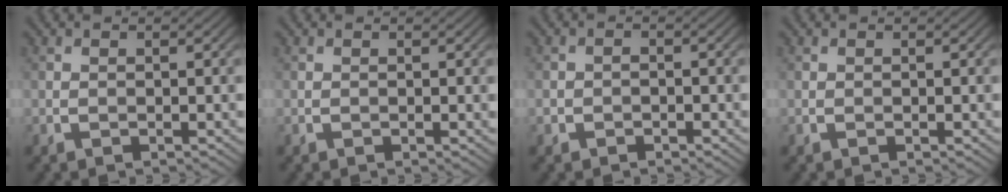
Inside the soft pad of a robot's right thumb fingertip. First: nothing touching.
{"total": 0.0}
{"total": 1.5, "force": [-0.9, 1.1, 0.5], "torque": [-0.008, -0.001, -0.020]}
{"total": 0.0}